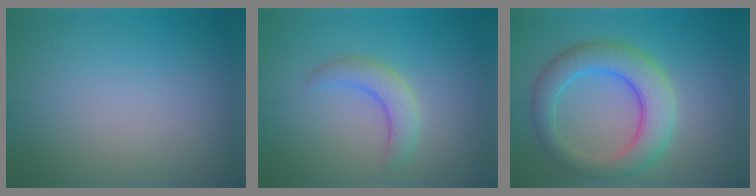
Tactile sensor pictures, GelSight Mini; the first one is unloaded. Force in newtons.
{"total": 3.0, "press": 3.0, "slide": 0.3}
{"total": 6.8, "press": 6.8, "slide": 0.2}